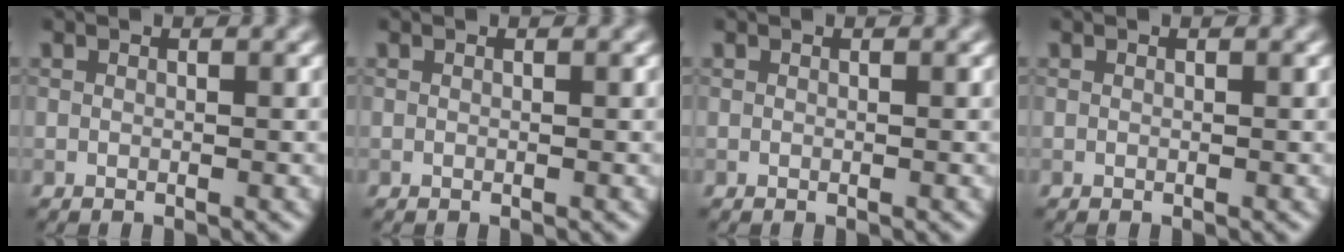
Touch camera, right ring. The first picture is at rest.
{"total": 0.0}
{"total": 0.0}
{"total": 0.0}